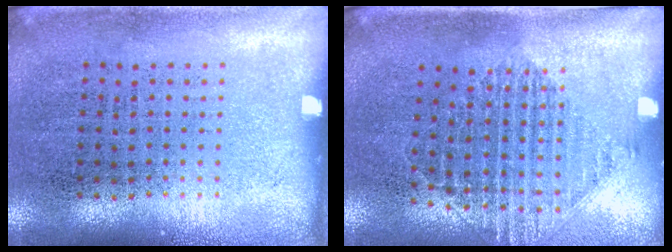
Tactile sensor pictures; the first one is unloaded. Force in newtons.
{"total": 1.4, "press": 1.2, "slide": 0.9}